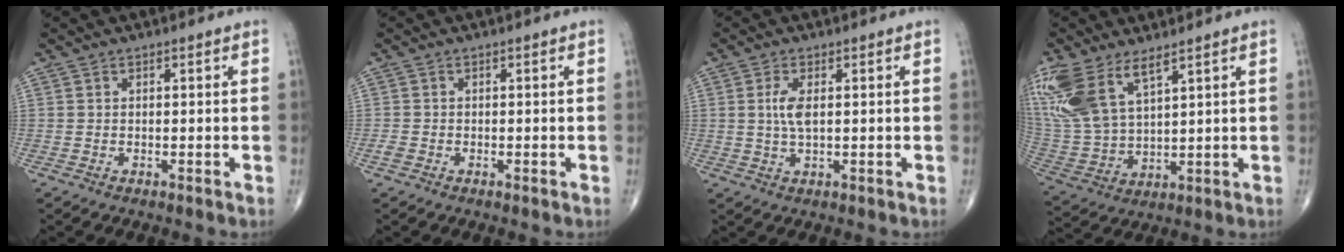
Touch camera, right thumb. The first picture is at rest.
{"total": 1.2, "force": [-0.6, 0.7, 0.8], "torque": [-0.018, -0.001, -0.013]}
{"total": 4.0, "force": [0.7, 1.6, 3.7], "torque": [-0.084, -0.001, 0.016]}
{"total": 16.0, "force": [9.1, 7.3, 11.0], "torque": [-0.250, -0.027, 0.196]}